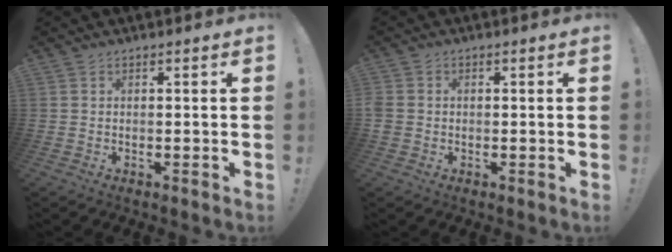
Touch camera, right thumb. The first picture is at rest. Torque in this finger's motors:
{"motor_torque": [0.05, 0.05, -0.01, 0.05, 0.02]}